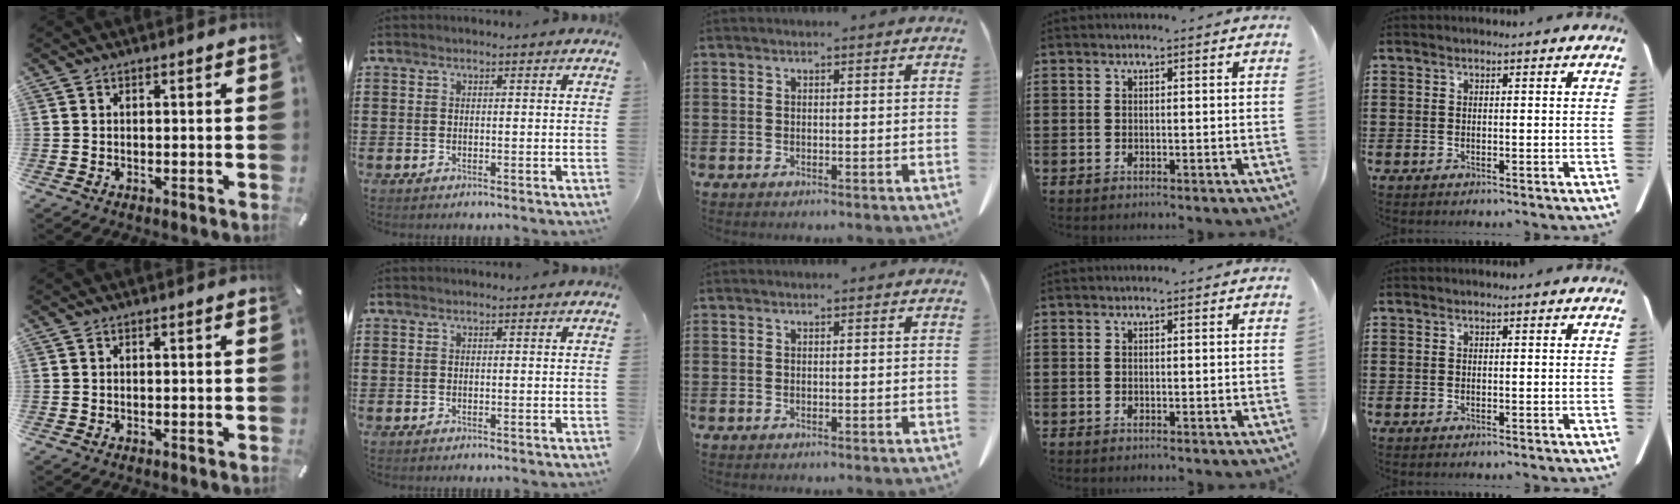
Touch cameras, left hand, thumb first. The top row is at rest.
{}